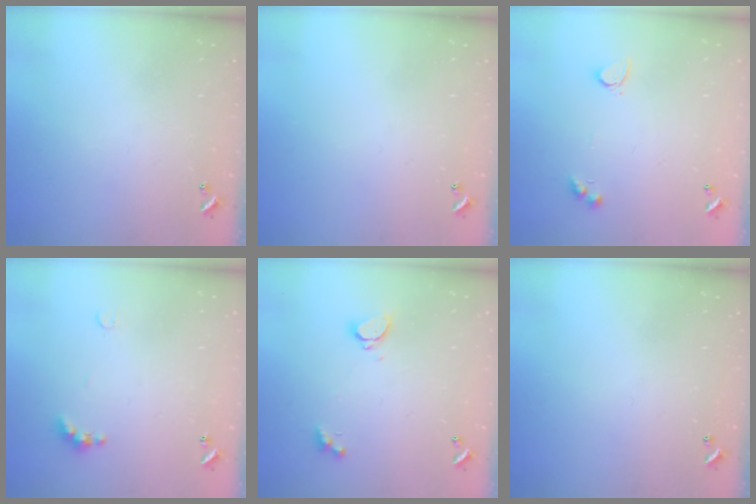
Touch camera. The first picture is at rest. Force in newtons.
{"total": 0.0}
{"total": 2.9, "press": 2.6, "slide": 1.3}
{"total": 3.2, "press": 3.1, "slide": 0.8}
{"total": 2.3, "press": 2.2, "slide": 0.7}
{"total": 0.0}